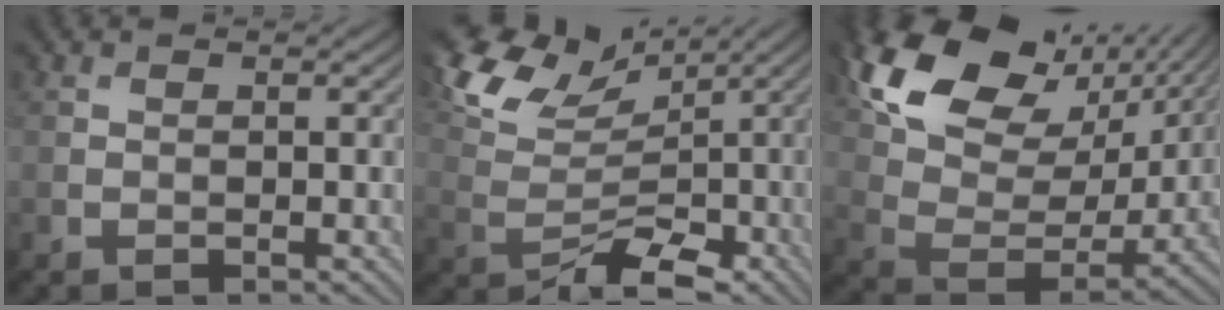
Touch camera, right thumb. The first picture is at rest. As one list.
[{"total": 8.4, "force": [1.9, 5.1, 6.5], "torque": [-0.119, 0.005, 0.036]}, {"total": 16.0, "force": [9.1, 9.0, 9.6], "torque": [-0.214, 0.023, 0.167]}]